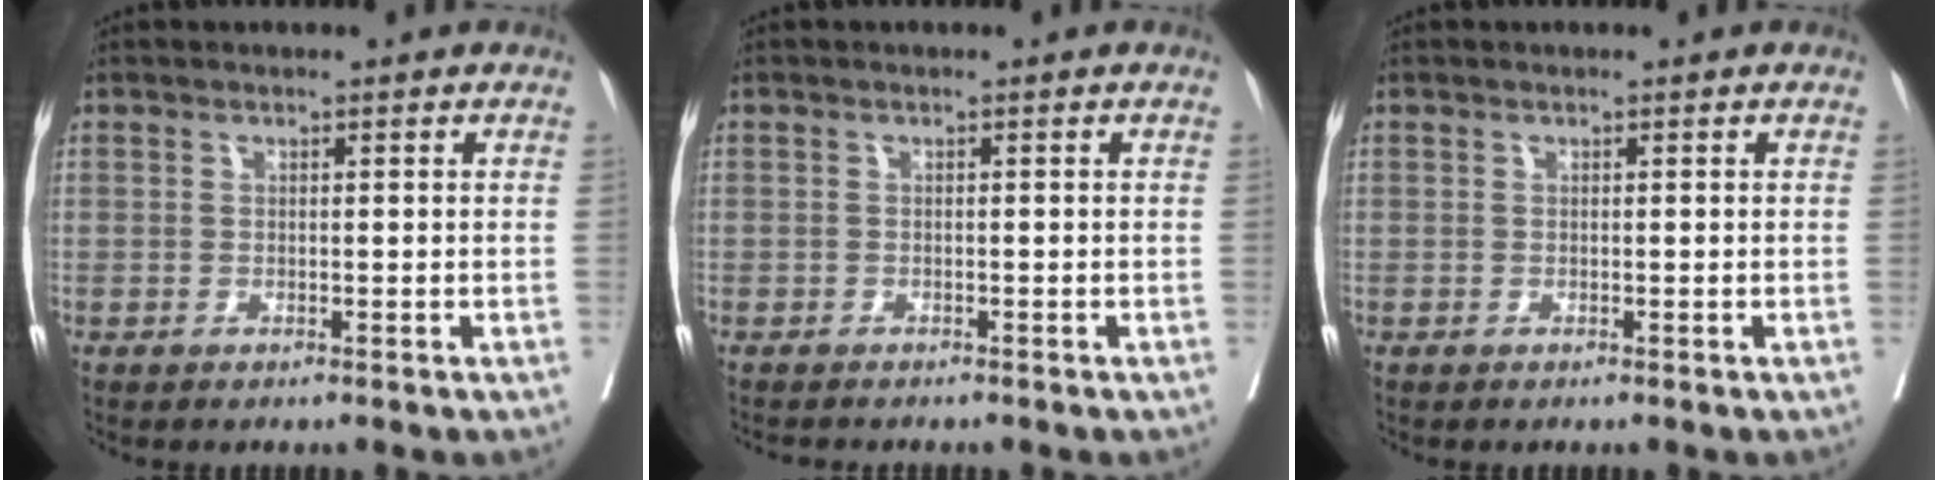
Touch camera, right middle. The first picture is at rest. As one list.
[{"total": 1.7, "force": [-1.6, 0.3, 0.4], "torque": [-0.010, -0.005, -0.024]}, {"total": 0.0}]